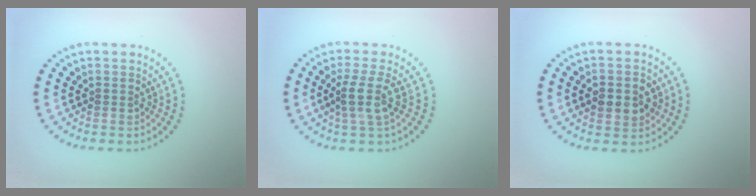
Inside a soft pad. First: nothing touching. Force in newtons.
{"total": 2.7, "press": 2.1, "slide": 1.7}
{"total": 3.5, "press": 3.5, "slide": 0.3}